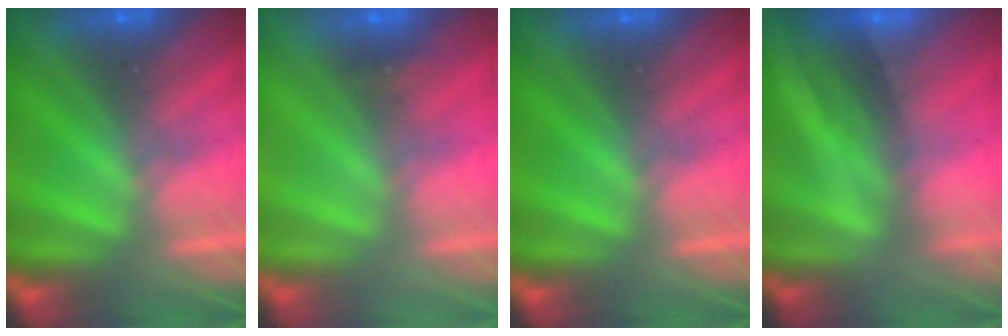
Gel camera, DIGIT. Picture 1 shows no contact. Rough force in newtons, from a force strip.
{"total": 2.4}
{"total": 0.0}
{"total": 2.1}